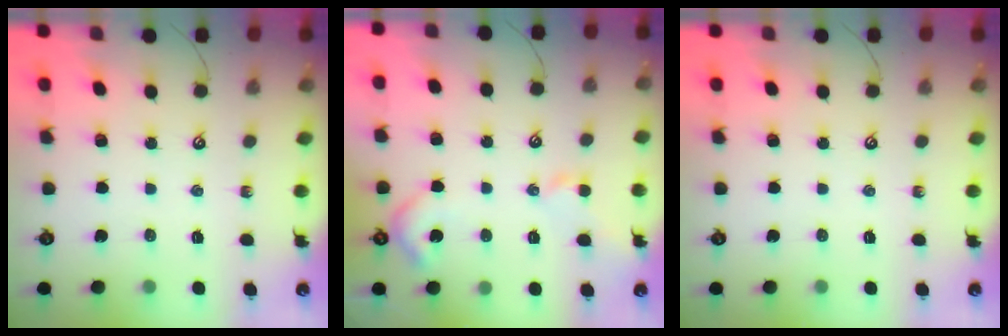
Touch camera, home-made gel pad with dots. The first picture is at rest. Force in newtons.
{"total": 5.0, "press": 5.0, "slide": 0.9}
{"total": 0.0}